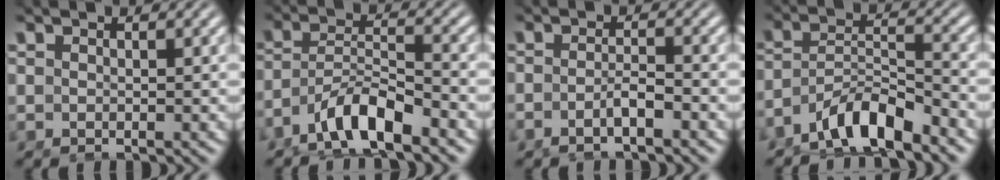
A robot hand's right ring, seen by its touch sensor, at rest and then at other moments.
{"total": 5.1, "force": [-3.1, 2.5, 3.2], "torque": [-0.073, -0.026, -0.043]}
{"total": 2.3, "force": [-1.7, 0.1, 1.5], "torque": [-0.028, -0.004, -0.031]}
{"total": 6.1, "force": [-4.3, 3.0, 3.3], "torque": [-0.067, -0.027, -0.061]}